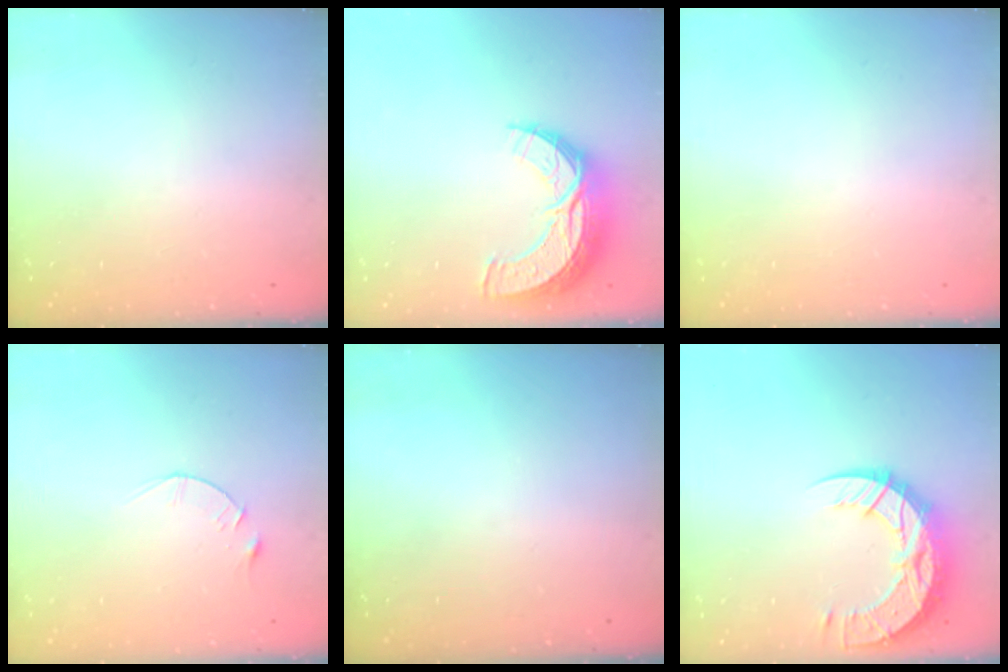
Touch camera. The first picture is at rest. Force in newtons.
{"total": 12.8, "press": 12.7, "slide": 1.0}
{"total": 0.0}
{"total": 3.1, "press": 3.1, "slide": 0.4}
{"total": 0.0}
{"total": 15.7, "press": 15.6, "slide": 1.2}